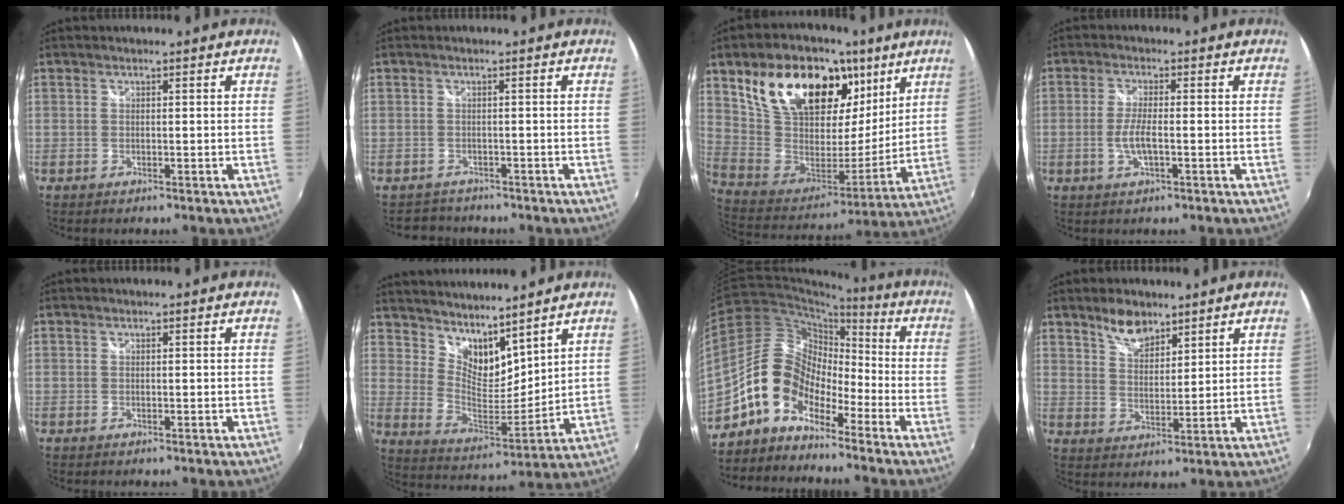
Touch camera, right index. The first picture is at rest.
{"total": 2.9, "force": [-2.4, 1.7, -0.3], "torque": [-0.005, 0.005, -0.040]}
{"total": 27.3, "force": [14.3, 15.8, 17.0], "torque": [-0.326, 0.049, 0.264]}
{"total": 4.2, "force": [-1.2, 0.9, 3.9], "torque": [-0.082, -0.004, -0.023]}
{"total": 0.0}
{"total": 11.8, "force": [9.7, 4.4, 5.2], "torque": [-0.089, -0.006, 0.184]}
{"total": 10.7, "force": [-7.0, 6.3, 5.0], "torque": [-0.089, 0.032, -0.148]}
{"total": 6.3, "force": [4.8, 2.8, 2.9], "torque": [-0.043, 0.003, 0.088]}